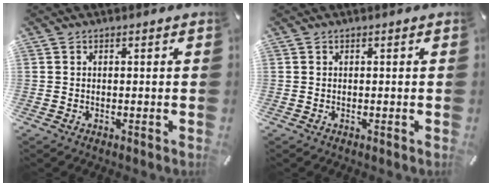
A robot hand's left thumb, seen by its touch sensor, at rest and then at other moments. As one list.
[{"total": 0.0}]